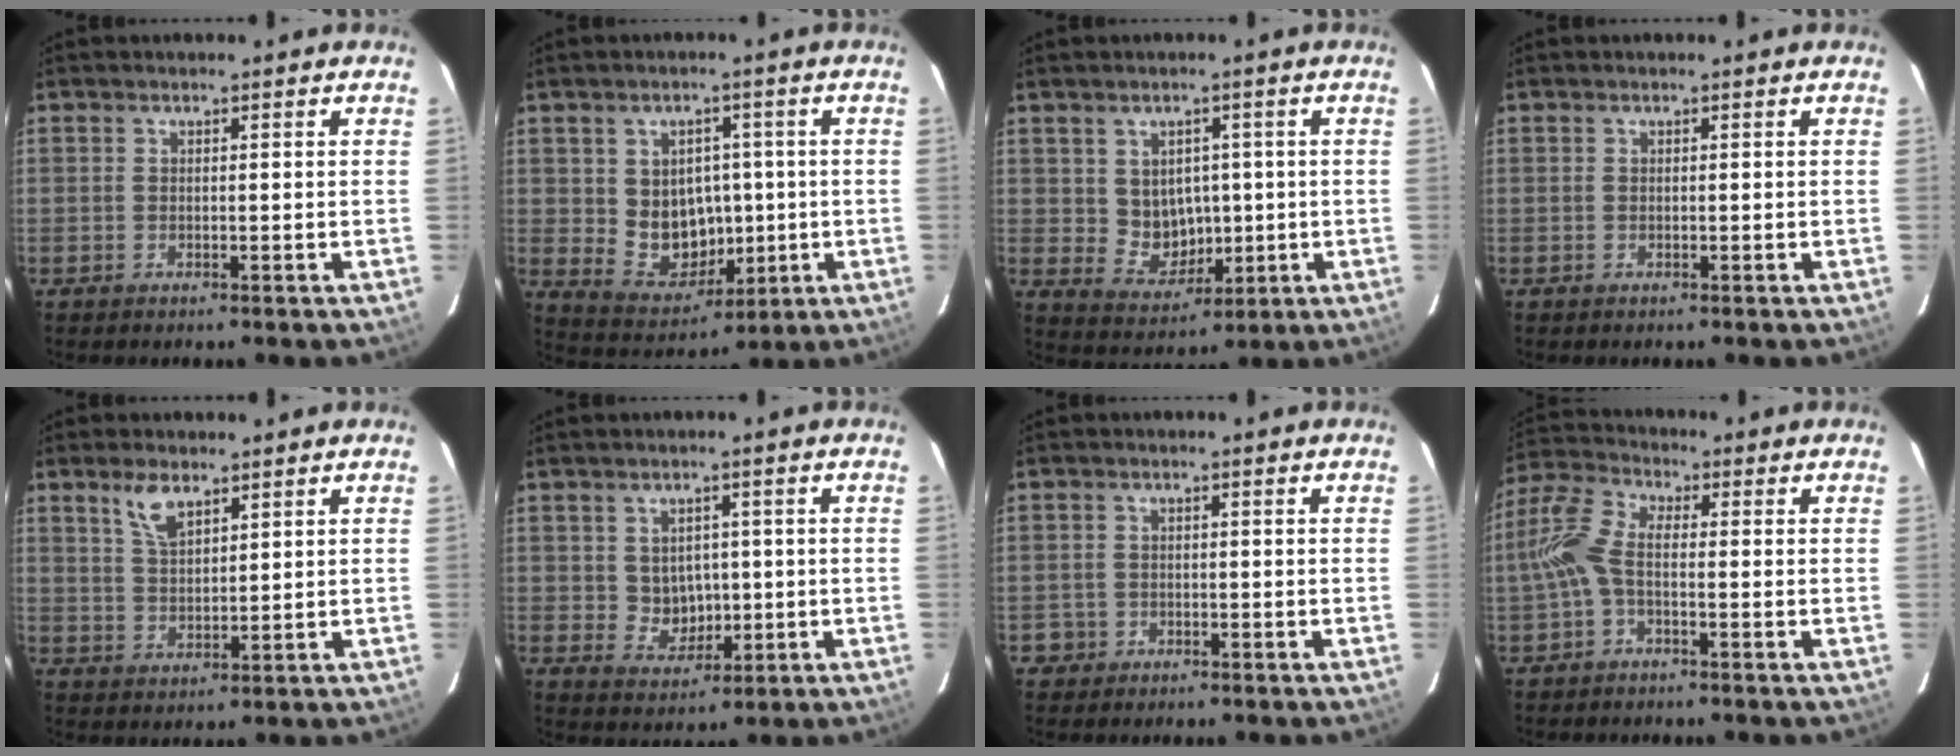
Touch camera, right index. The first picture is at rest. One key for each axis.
{"total": 9.8, "fx": 0.0, "fy": 8.6, "fz": 4.8, "tx": -0.095, "ty": -0.001, "tz": 0.025}
{"total": 6.8, "fx": 0.5, "fy": 6.2, "fz": 2.8, "tx": -0.057, "ty": 0.002, "tz": 0.029}
{"total": 0.0}
{"total": 5.4, "fx": 3.6, "fy": 2.2, "fz": 3.3, "tx": -0.061, "ty": 0.001, "tz": 0.074}
{"total": 5.2, "fx": 0.3, "fy": 4.8, "fz": 2.0, "tx": -0.038, "ty": 0.006, "tz": 0.019}
{"total": 2.5, "fx": -1.0, "fy": 2.2, "fz": 0.1, "tx": -0.005, "ty": 0.012, "tz": -0.014}
{"total": 7.3, "fx": -1.5, "fy": 3.0, "fz": 6.5, "tx": -0.152, "ty": 0.016, "tz": -0.037}